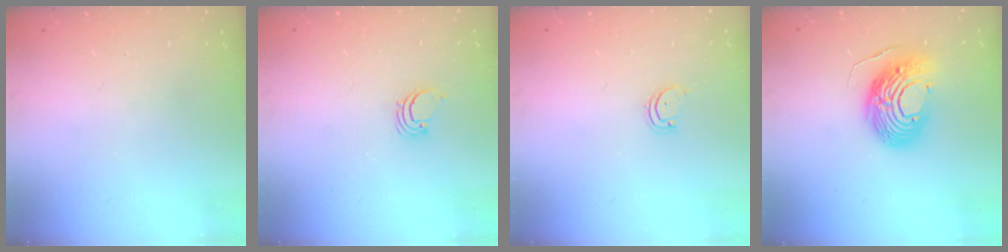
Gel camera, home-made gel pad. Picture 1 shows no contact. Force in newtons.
{"total": 1.7, "press": 1.7, "slide": 0.1}
{"total": 2.3, "press": 2.3, "slide": 0.1}
{"total": 13.7, "press": 13.5, "slide": 2.3}